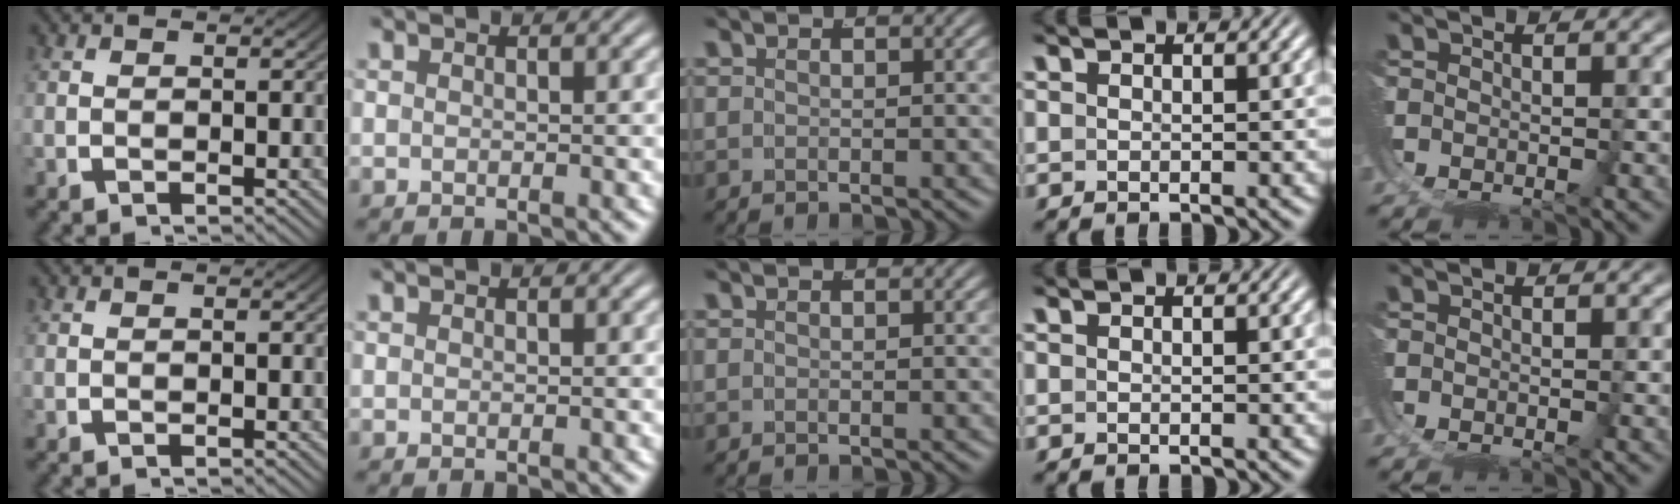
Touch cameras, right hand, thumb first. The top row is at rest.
{}